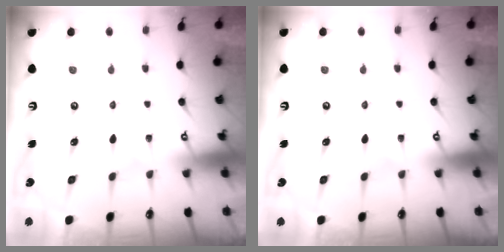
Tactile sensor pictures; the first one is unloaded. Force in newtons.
{"total": 0.0}